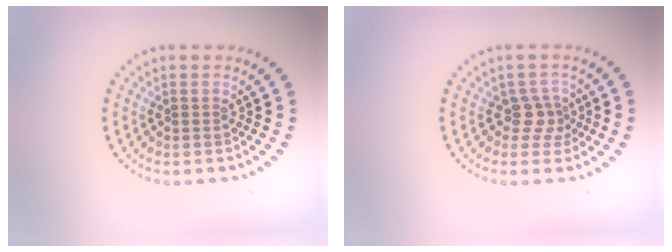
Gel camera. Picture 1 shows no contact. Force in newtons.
{"total": 2.0, "press": 1.6, "slide": 1.3}